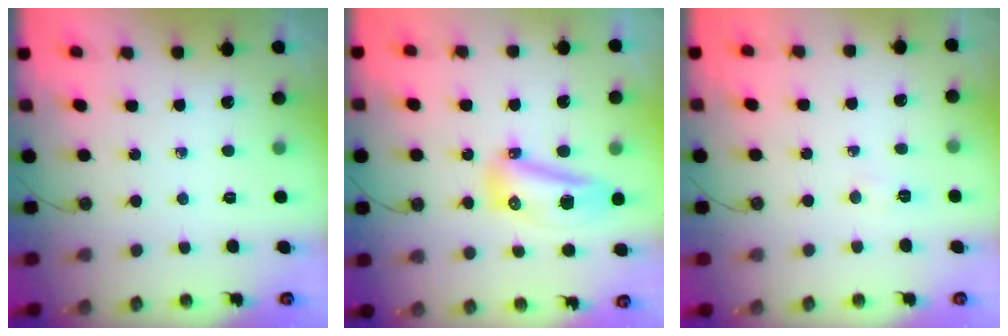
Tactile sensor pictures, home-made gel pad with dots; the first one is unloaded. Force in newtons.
{"total": 16.8, "press": 13.2, "slide": 10.4}
{"total": 2.9, "press": 2.9, "slide": 0.5}